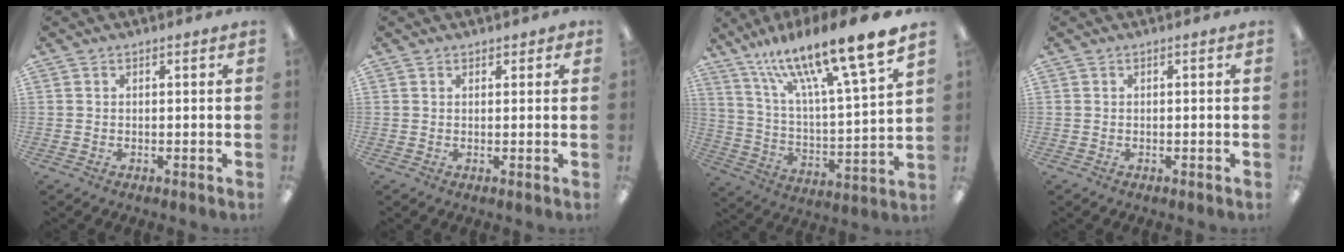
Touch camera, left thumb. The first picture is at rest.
{"total": 1.5, "force": [1.2, 0.8, 0.3], "torque": [0.002, -0.001, 0.020]}
{"total": 19.8, "force": [15.7, 2.4, 11.8], "torque": [-0.205, -0.107, 0.255]}
{"total": 0.0}